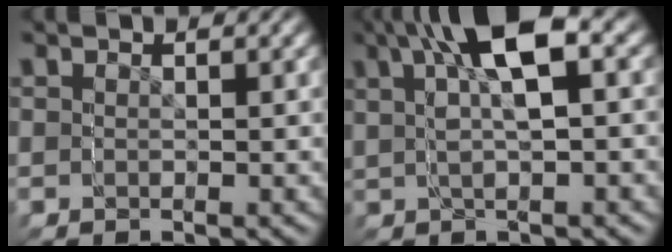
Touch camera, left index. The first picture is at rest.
{"total": 3.9, "force": [2.1, 1.0, 3.1], "torque": [-0.064, 0.016, 0.026]}